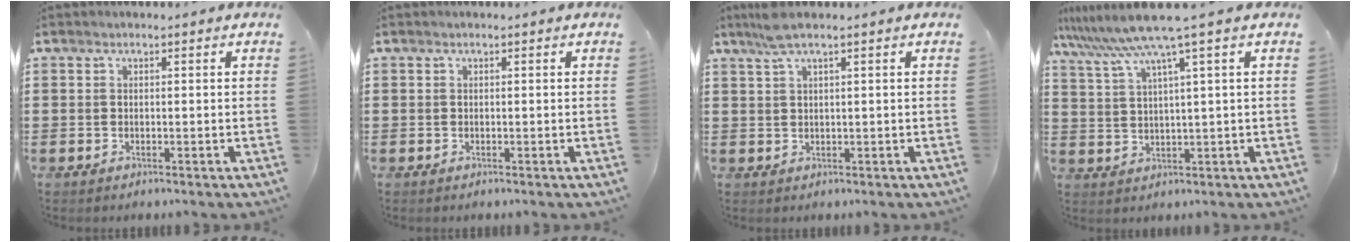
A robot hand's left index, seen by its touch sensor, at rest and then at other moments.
{"total": 0.0}
{"total": 2.8, "force": [1.6, 0.1, 2.3], "torque": [-0.048, 0.001, 0.029]}
{"total": 7.3, "force": [4.7, -0.6, 5.5], "torque": [-0.130, -0.027, 0.077]}